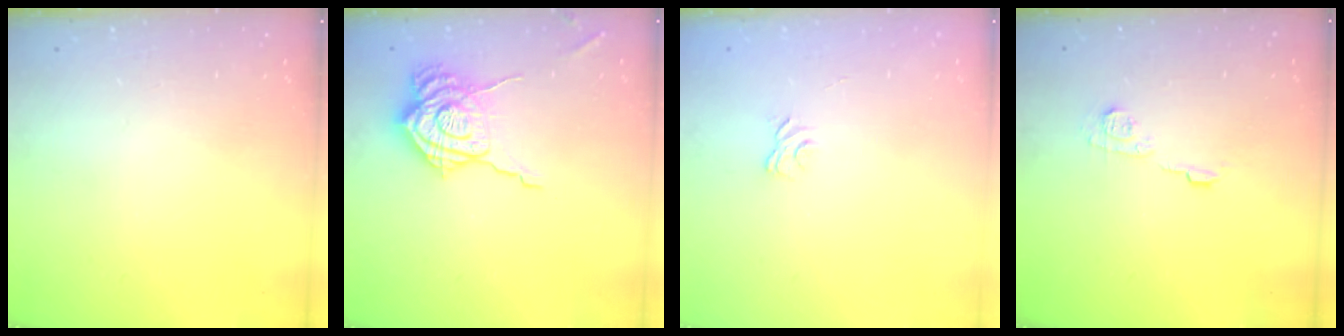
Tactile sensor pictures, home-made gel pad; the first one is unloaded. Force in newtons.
{"total": 16.3, "press": 16.3, "slide": 1.1}
{"total": 3.3, "press": 3.0, "slide": 1.3}
{"total": 7.0, "press": 7.0, "slide": 0.6}